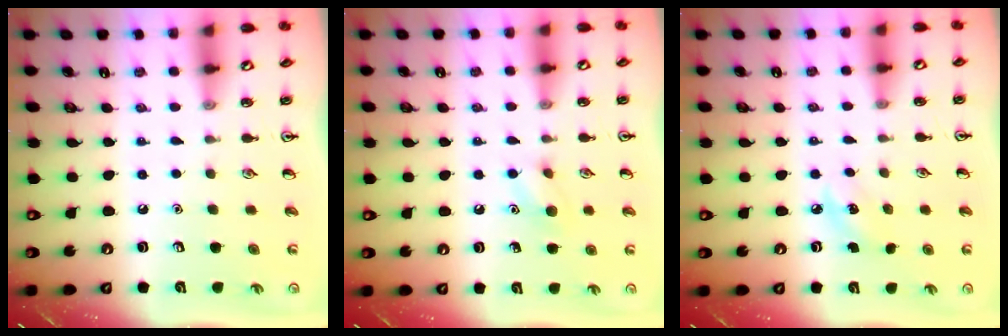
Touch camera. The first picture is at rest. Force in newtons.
{"total": 6.8, "press": 6.6, "slide": 1.4}
{"total": 5.3, "press": 5.1, "slide": 1.3}